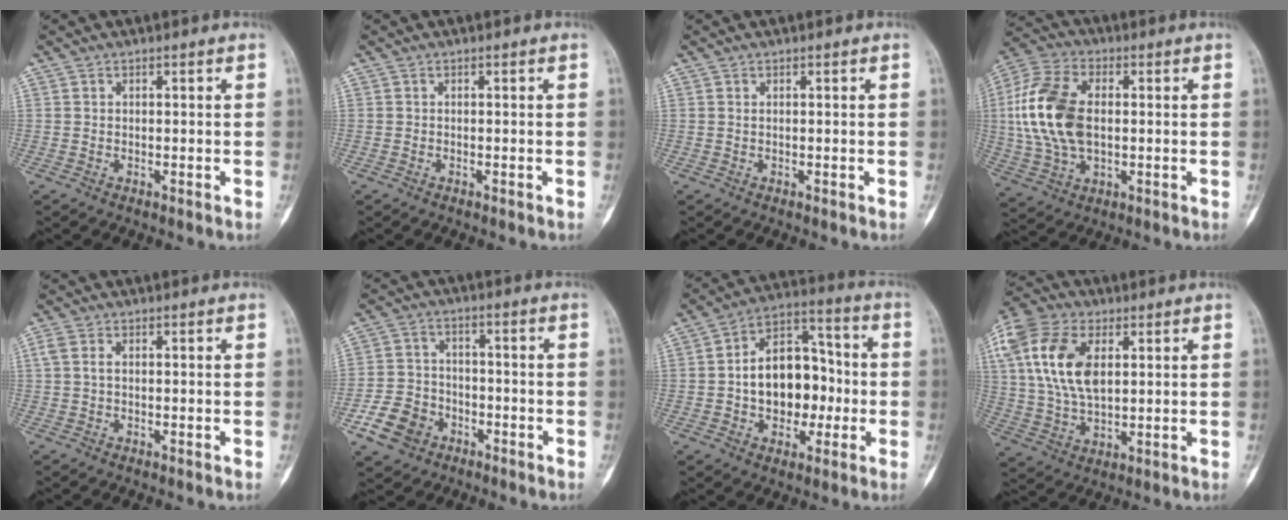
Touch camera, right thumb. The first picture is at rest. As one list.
[{"total": 0.0}, {"total": 0.0}, {"total": 16.7, "force": [1.0, 10.0, 13.3], "torque": [-0.281, 0.010, 0.021]}, {"total": 2.0, "force": [0.3, 1.1, 1.6], "torque": [-0.045, 0.009, 0.007]}, {"total": 8.9, "force": [-4.4, 6.9, 3.3], "torque": [-0.044, 0.028, -0.081]}, {"total": 15.7, "force": [-1.4, 10.9, 11.3], "torque": [-0.127, 0.042, -0.022]}, {"total": 17.4, "force": [4.7, 10.2, 13.3], "torque": [-0.278, 0.001, 0.083]}]